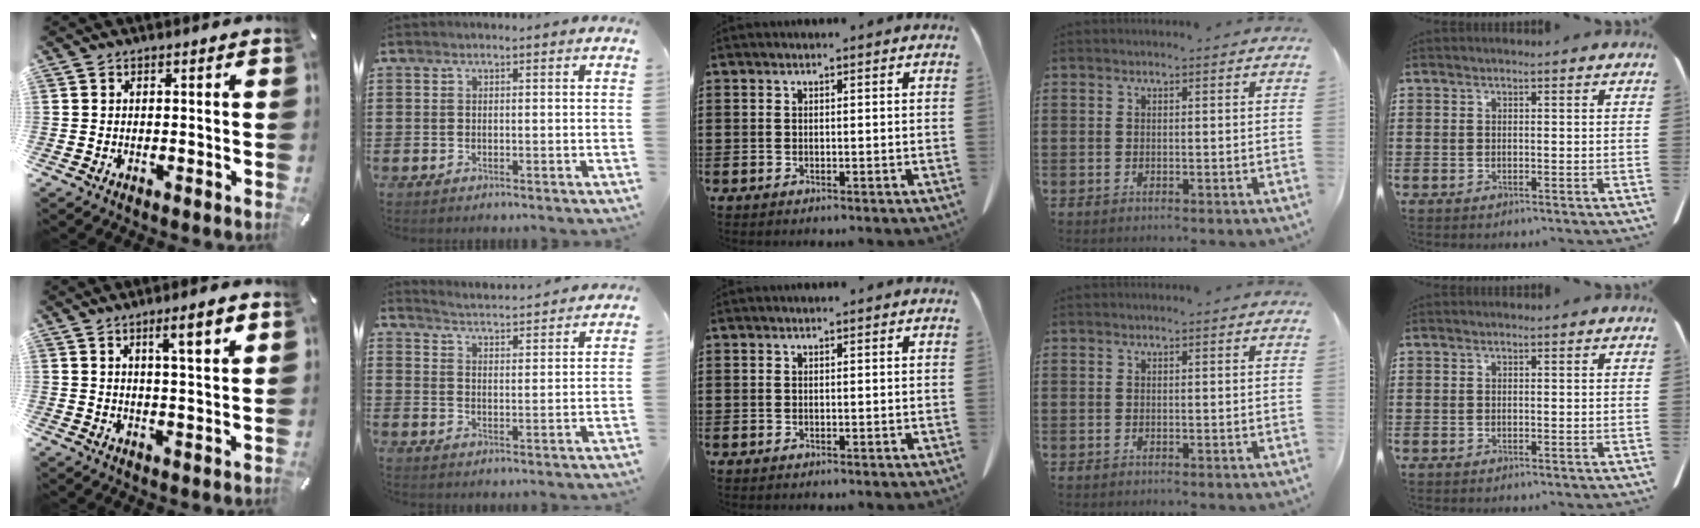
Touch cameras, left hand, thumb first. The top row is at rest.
{"thumb": {"total": 7.3, "force": [3.6, 0.9, 6.3], "torque": [-0.096, -0.013, 0.053]}, "index": {"total": 3.6, "force": [3.5, -0.7, 0.0], "torque": [-0.020, -0.033, 0.055]}}